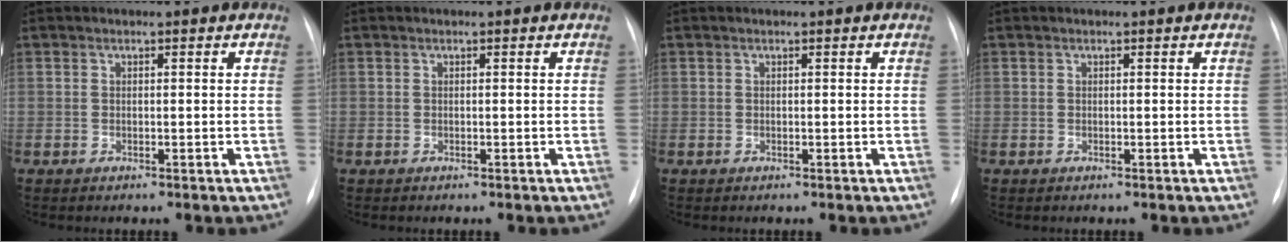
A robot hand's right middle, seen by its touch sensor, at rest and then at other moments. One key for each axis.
{"total": 0.0}
{"total": 0.0}
{"total": 0.0}